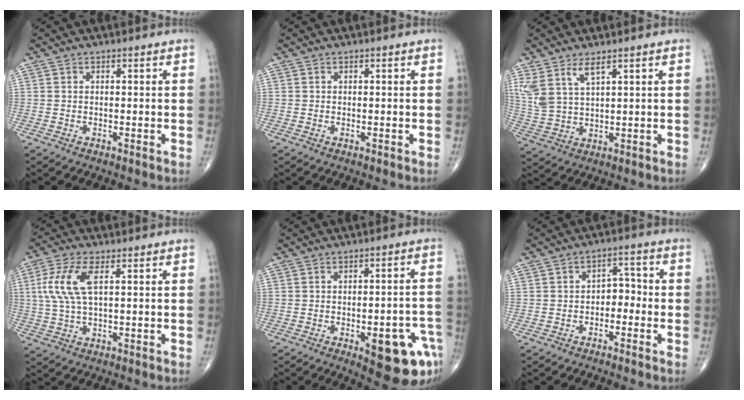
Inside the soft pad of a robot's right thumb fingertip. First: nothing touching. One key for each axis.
{"total": 0.0}
{"total": 6.6, "fx": 4.0, "fy": 2.2, "fz": 4.7, "tx": -0.108, "ty": -0.017, "tz": 0.091}
{"total": 8.4, "fx": 2.0, "fy": 3.2, "fz": 7.5, "tx": -0.186, "ty": 0.007, "tz": 0.042}
{"total": 13.3, "fx": -5.7, "fy": 4.7, "fz": 11.0, "tx": -0.100, "ty": 0.028, "tz": -0.059}
{"total": 4.1, "fx": -1.5, "fy": 2.8, "fz": 2.6, "tx": -0.017, "ty": 0.028, "tz": -0.033}